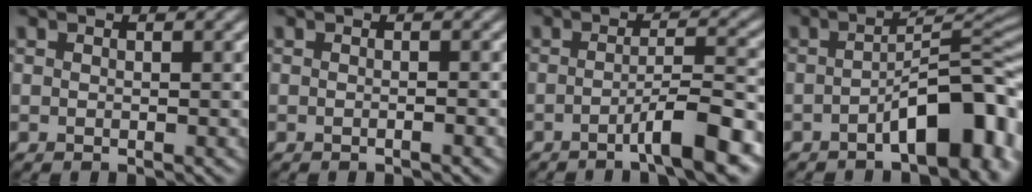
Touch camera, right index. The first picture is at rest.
{"total": 0.9, "force": [-0.4, 0.2, 0.8], "torque": [-0.009, -0.002, -0.010]}
{"total": 6.1, "force": [-3.0, 1.0, 5.2], "torque": [-0.069, 0.011, -0.054]}
{"total": 8.0, "force": [-3.4, 2.9, 6.7], "torque": [-0.086, 0.019, -0.056]}